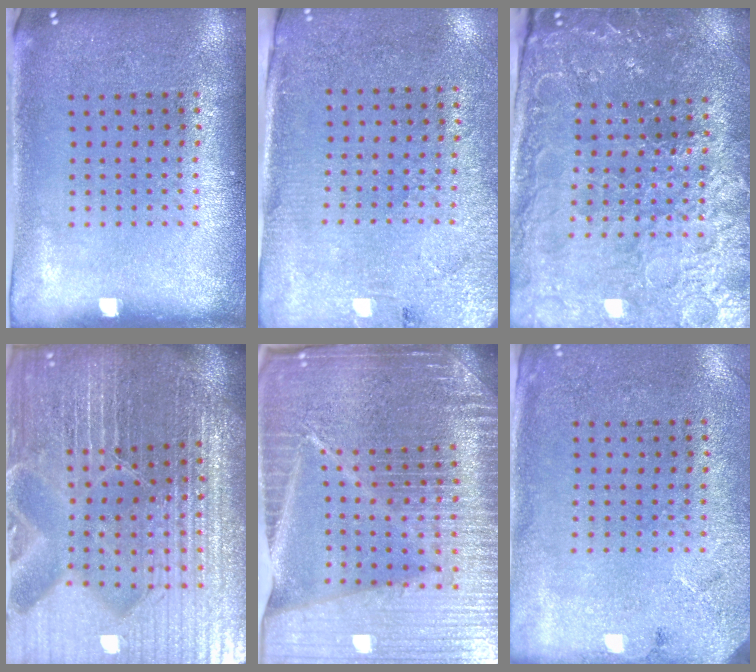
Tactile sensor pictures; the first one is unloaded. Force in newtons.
{"total": 2.8, "press": 2.4, "slide": 1.3}
{"total": 3.4, "press": 3.4, "slide": 0.3}
{"total": 6.9, "press": 6.0, "slide": 3.3}
{"total": 6.8, "press": 5.8, "slide": 3.5}
{"total": 2.7, "press": 2.2, "slide": 1.6}